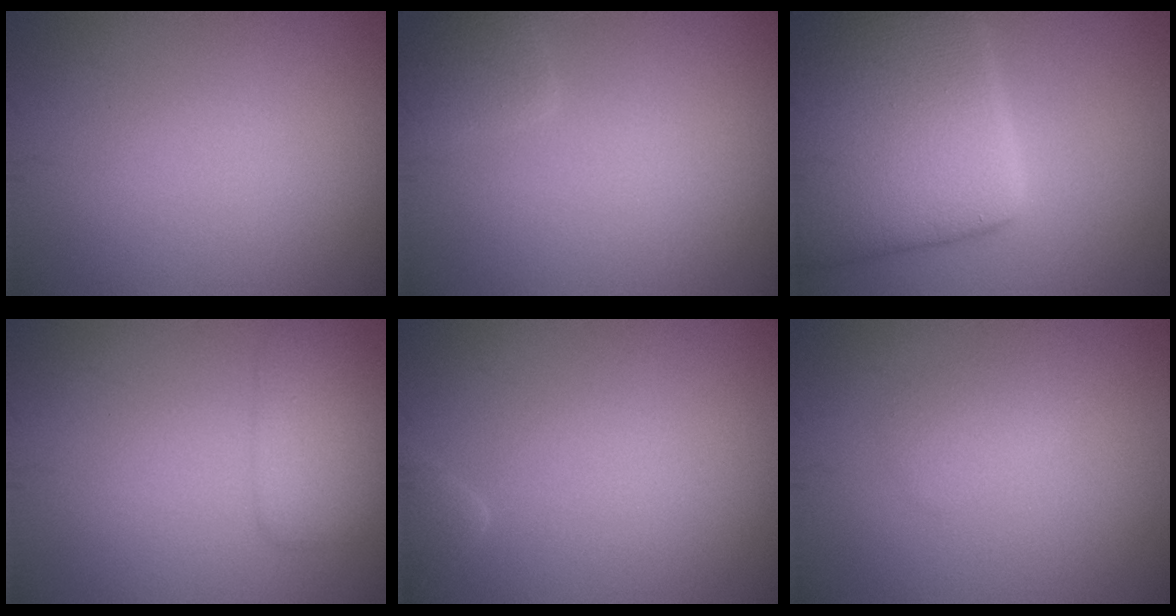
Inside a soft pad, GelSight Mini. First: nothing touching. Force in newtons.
{"total": 1.8, "press": 1.8, "slide": 0.2}
{"total": 15.7, "press": 15.7, "slide": 0.9}
{"total": 2.6, "press": 2.6, "slide": 0.0}
{"total": 1.4, "press": 1.4, "slide": 0.2}
{"total": 1.1, "press": 1.1, "slide": 0.1}